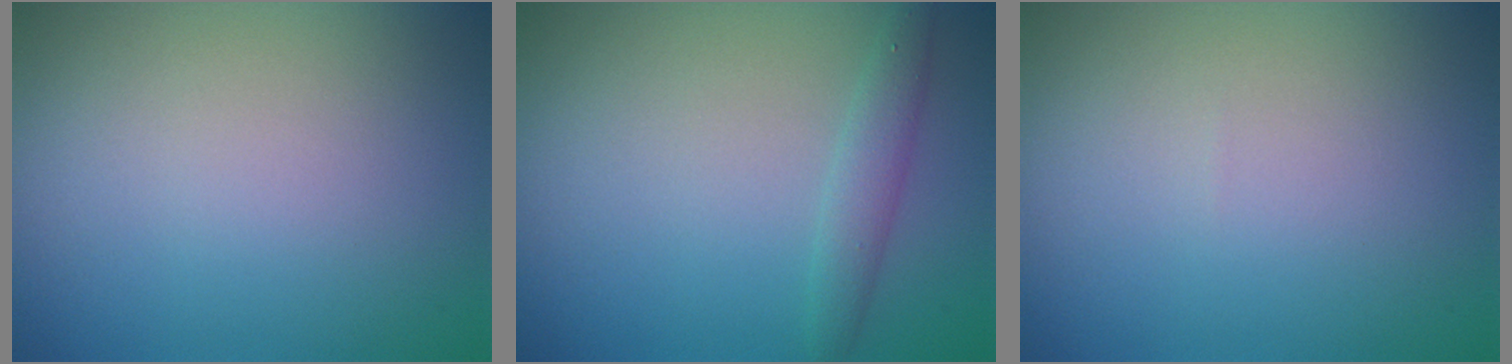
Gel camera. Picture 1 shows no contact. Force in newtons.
{"total": 1.8, "press": 1.8, "slide": 0.1}
{"total": 0.0}